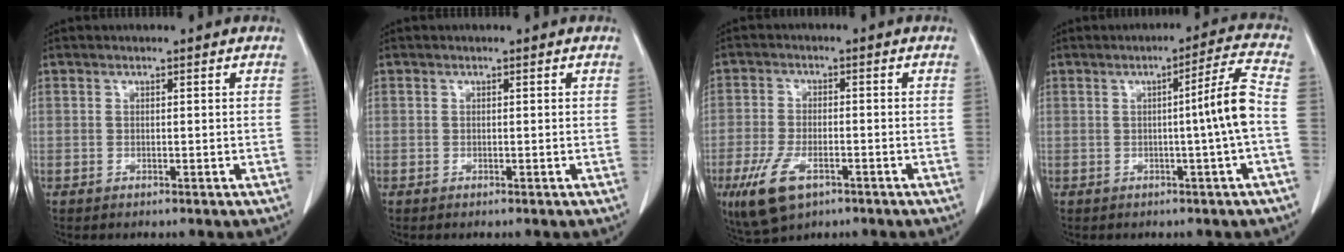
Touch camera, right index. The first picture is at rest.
{"total": 0.0}
{"total": 8.0, "force": [-4.2, 3.7, 5.8], "torque": [-0.122, -0.013, -0.069]}
{"total": 6.5, "force": [-0.8, -1.5, 6.2], "torque": [-0.088, 0.006, -0.012]}